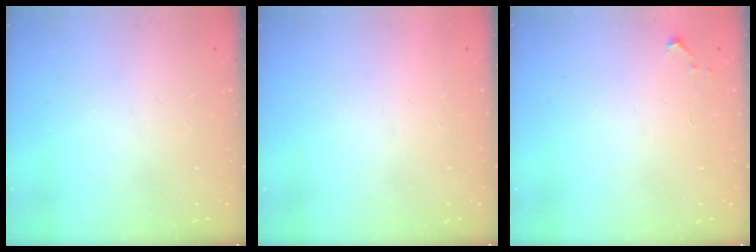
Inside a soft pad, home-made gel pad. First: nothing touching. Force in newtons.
{"total": 1.5, "press": 1.5, "slide": 0.1}
{"total": 3.5, "press": 3.5, "slide": 0.3}